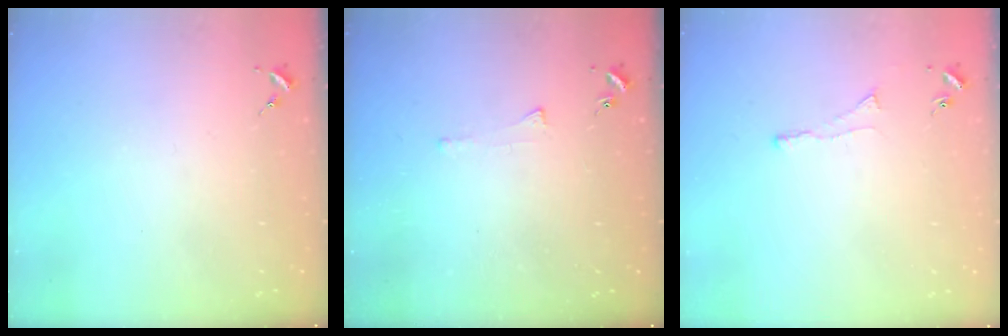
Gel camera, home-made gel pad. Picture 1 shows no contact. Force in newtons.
{"total": 3.5, "press": 3.4, "slide": 0.5}
{"total": 2.9, "press": 2.8, "slide": 0.7}